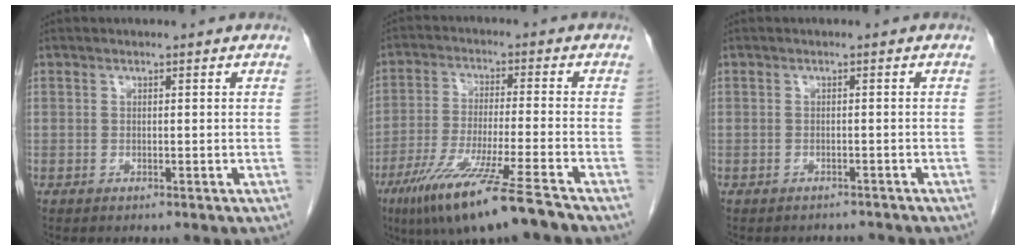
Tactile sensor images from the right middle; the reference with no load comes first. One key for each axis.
{"total": 13.7, "fx": -9.2, "fy": -0.8, "fz": 10.1, "tx": -0.195, "ty": -0.050, "tz": -0.160}
{"total": 2.6, "fx": -2.5, "fy": 0.9, "fz": 0.0, "tx": -0.003, "ty": -0.003, "tz": -0.032}